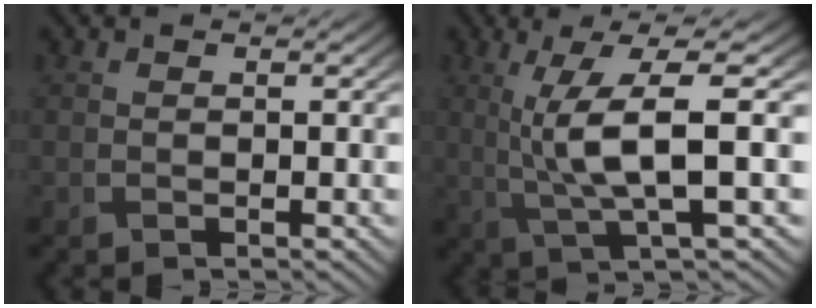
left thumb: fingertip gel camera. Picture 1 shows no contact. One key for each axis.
{"total": 8.3, "fx": 0.5, "fy": 1.4, "fz": 8.1, "tx": -0.163, "ty": 0.012, "tz": 0.015}